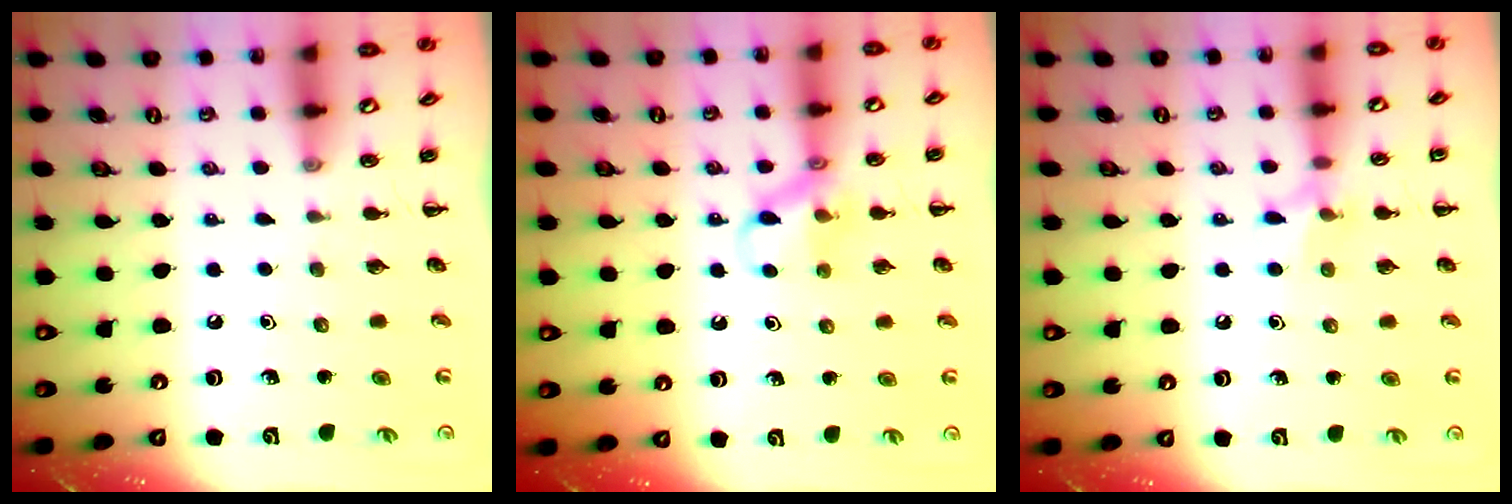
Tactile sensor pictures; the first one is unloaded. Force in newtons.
{"total": 9.9, "press": 9.9, "slide": 1.1}
{"total": 6.4, "press": 6.3, "slide": 1.5}